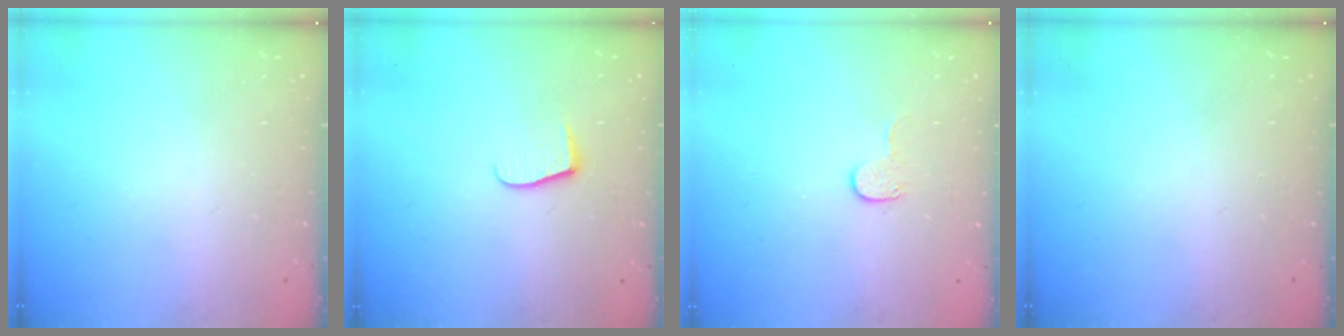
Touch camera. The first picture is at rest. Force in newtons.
{"total": 6.5, "press": 6.5, "slide": 0.6}
{"total": 4.1, "press": 4.1, "slide": 0.4}
{"total": 0.0}